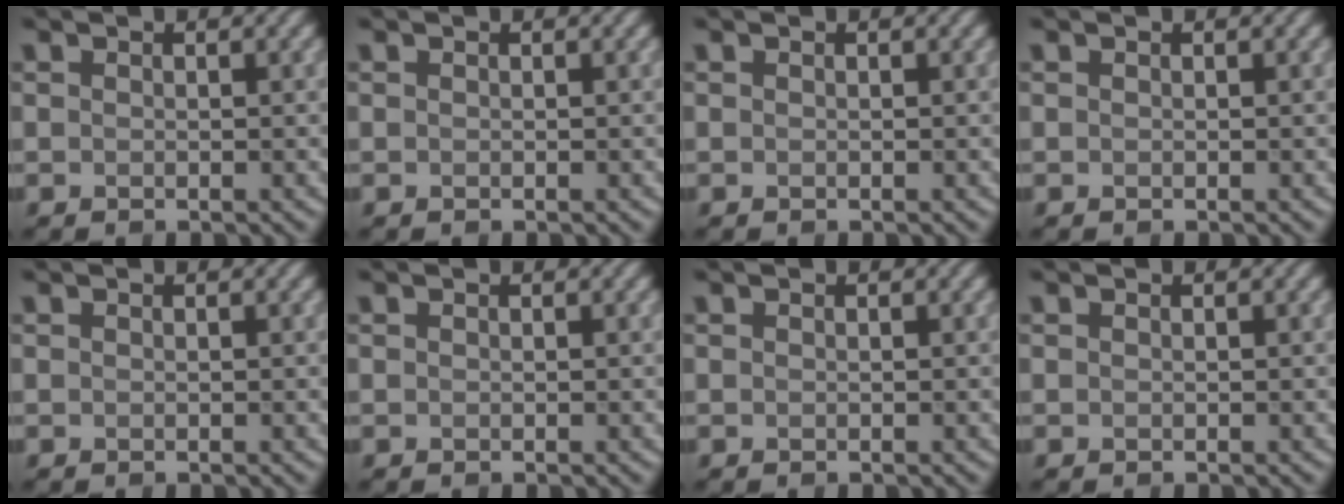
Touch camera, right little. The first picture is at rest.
{"total": 0.0}
{"total": 0.0}
{"total": 0.0}
{"total": 0.0}
{"total": 0.0}
{"total": 0.0}
{"total": 0.0}